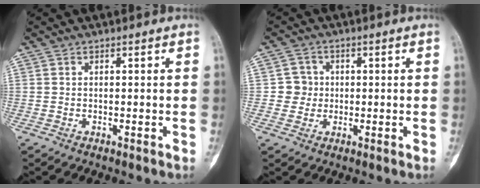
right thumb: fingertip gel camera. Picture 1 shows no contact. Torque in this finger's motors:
{"motor_torque": [0.24, 0.72, 0.06, -0.18, 0.03]}